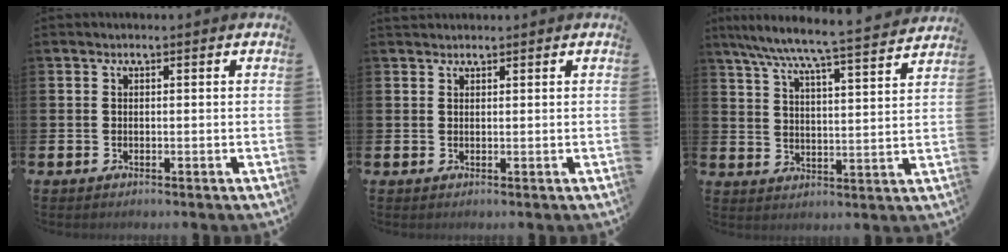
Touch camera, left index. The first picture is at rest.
{"total": 1.2, "force": [1.1, 0.3, -0.1], "torque": [0.014, -0.002, 0.018]}
{"total": 7.7, "force": [7.1, -0.1, 2.8], "torque": [-0.074, -0.057, 0.119]}